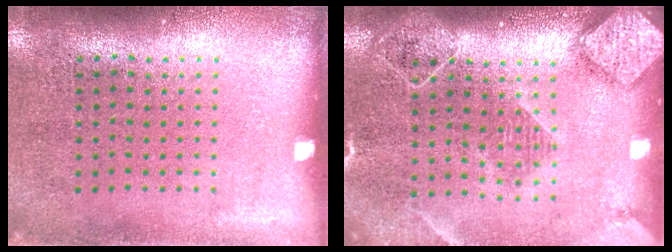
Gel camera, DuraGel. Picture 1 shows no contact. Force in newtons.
{"total": 2.3, "press": 1.9, "slide": 1.2}